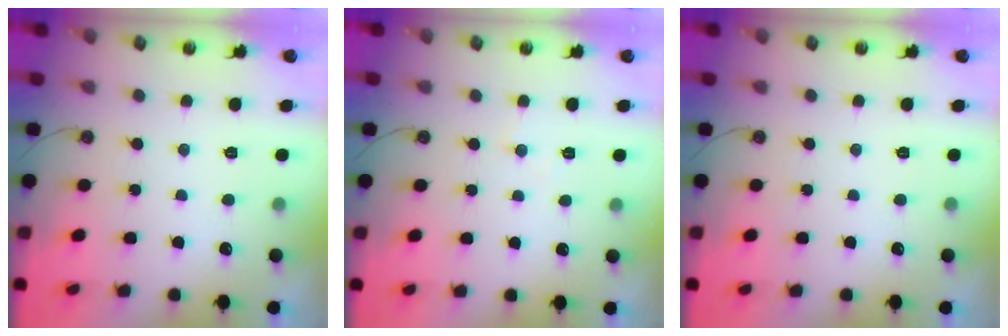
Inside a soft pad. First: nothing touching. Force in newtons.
{"total": 4.7, "press": 4.6, "slide": 0.6}
{"total": 0.0}